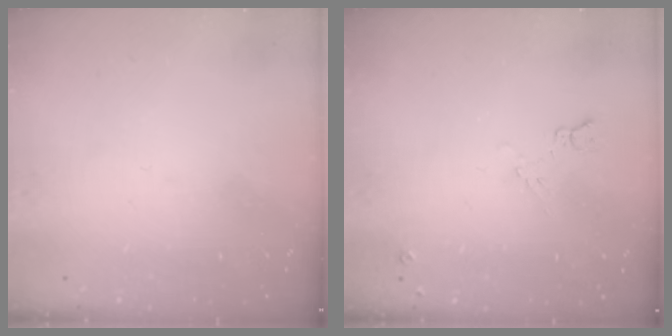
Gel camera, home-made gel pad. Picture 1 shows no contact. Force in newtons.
{"total": 5.8, "press": 5.7, "slide": 0.9}